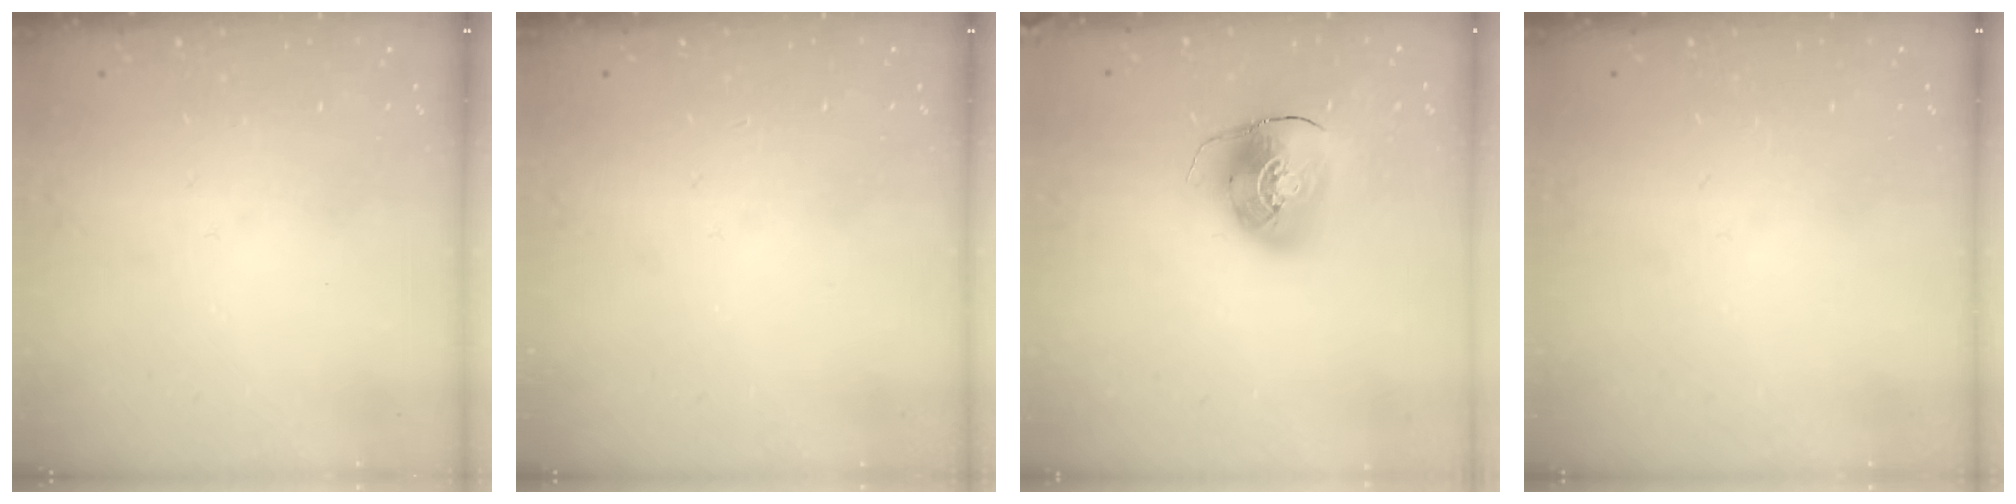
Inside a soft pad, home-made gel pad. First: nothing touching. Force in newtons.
{"total": 0.0}
{"total": 10.0, "press": 9.9, "slide": 1.5}
{"total": 0.0}